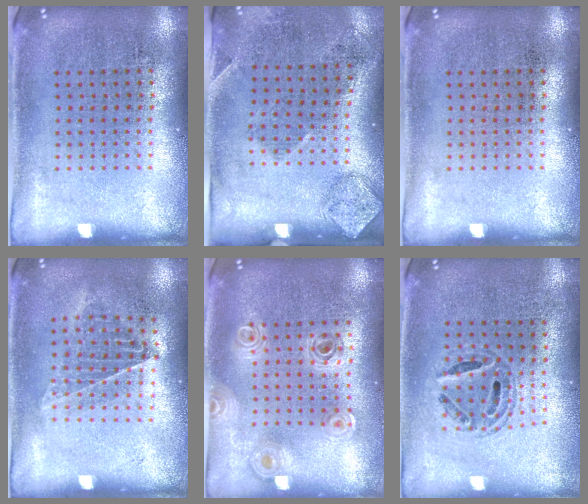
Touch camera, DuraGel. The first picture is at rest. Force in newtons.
{"total": 1.8, "press": 1.1, "slide": 1.4}
{"total": 0.0}
{"total": 1.0, "press": 0.9, "slide": 0.3}
{"total": 0.8, "press": 0.8, "slide": 0.2}
{"total": 0.7, "press": 0.7, "slide": 0.2}